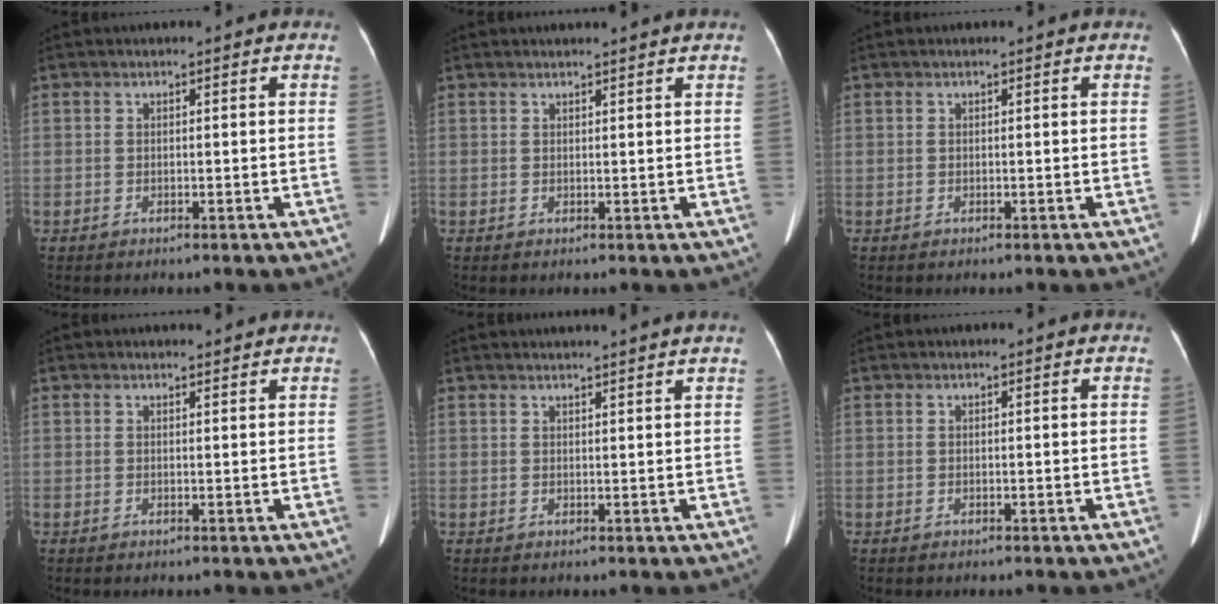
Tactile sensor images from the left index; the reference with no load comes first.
{"total": 3.5, "force": [3.3, -0.4, 1.2], "torque": [-0.012, 0.004, 0.037]}
{"total": 0.0}
{"total": 1.6, "force": [1.5, 0.1, 0.2], "torque": [-0.003, -0.011, 0.019]}
{"total": 6.2, "force": [5.8, -0.8, 2.1], "torque": [-0.018, 0.006, 0.058]}
{"total": 0.0}